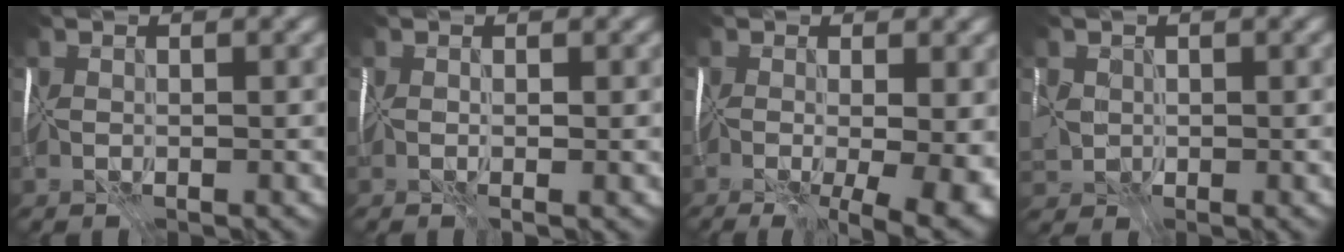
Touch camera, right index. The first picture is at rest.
{"total": 0.8, "force": [0.2, 0.0, 0.7], "torque": [-0.008, 0.001, 0.002]}
{"total": 10.6, "force": [-2.6, 4.4, 9.3], "torque": [-0.124, -0.028, -0.012]}
{"total": 1.1, "force": [0.7, 0.9, -0.3], "torque": [0.006, 0.000, 0.016]}